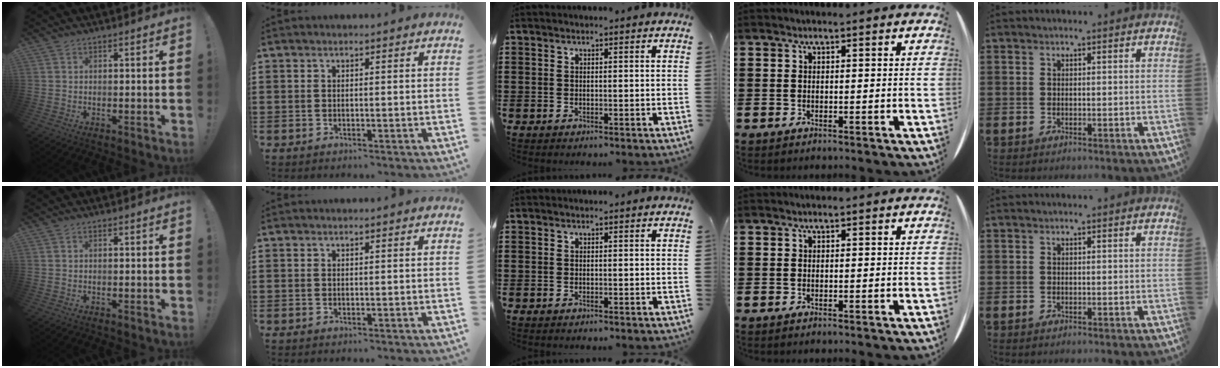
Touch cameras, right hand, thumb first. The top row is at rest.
{}